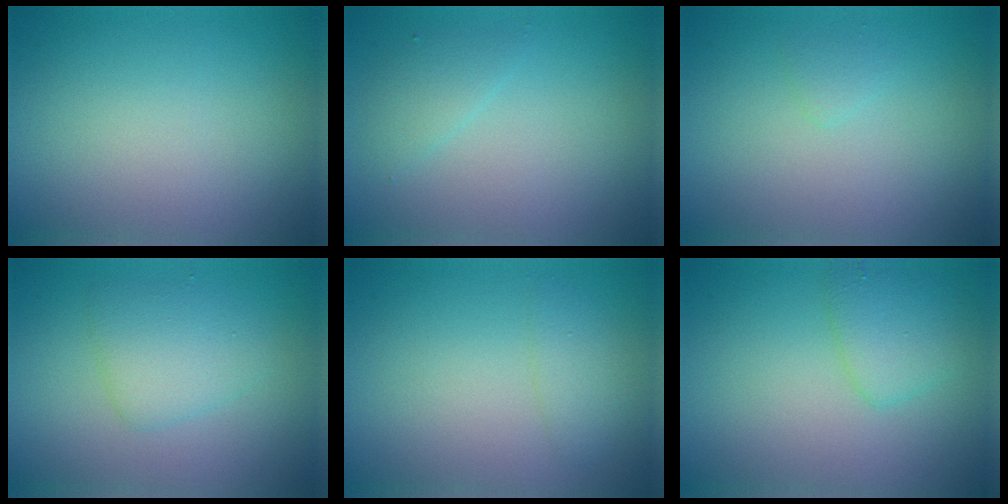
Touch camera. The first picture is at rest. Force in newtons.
{"total": 1.6, "press": 1.6, "slide": 0.3}
{"total": 0.8, "press": 0.8, "slide": 0.0}
{"total": 2.9, "press": 2.9, "slide": 0.1}
{"total": 1.4, "press": 1.4, "slide": 0.1}
{"total": 2.4, "press": 2.4, "slide": 0.1}